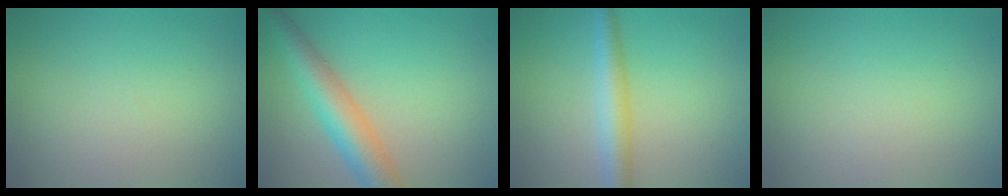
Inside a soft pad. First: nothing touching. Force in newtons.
{"total": 5.8, "press": 5.8, "slide": 0.2}
{"total": 3.6, "press": 3.6, "slide": 0.1}
{"total": 0.0}